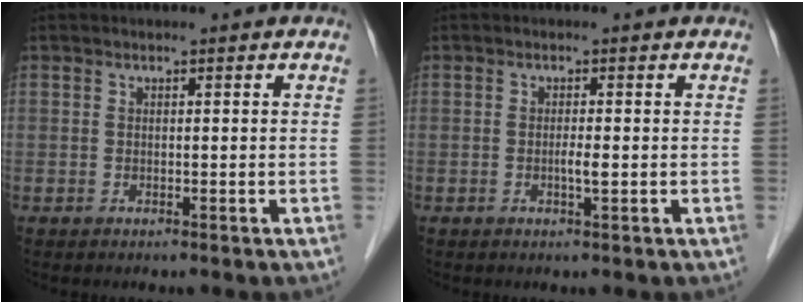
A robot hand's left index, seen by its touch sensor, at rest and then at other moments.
{"total": 1.3, "force": [-0.2, 0.0, 1.3], "torque": [-0.026, -0.002, -0.004]}